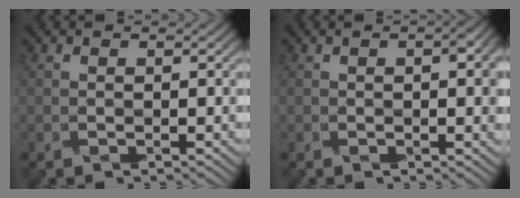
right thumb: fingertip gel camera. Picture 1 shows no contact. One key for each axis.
{"total": 3.3, "fx": 0.6, "fy": 1.0, "fz": 3.1, "tx": -0.038, "ty": 0.004, "tz": 0.009}